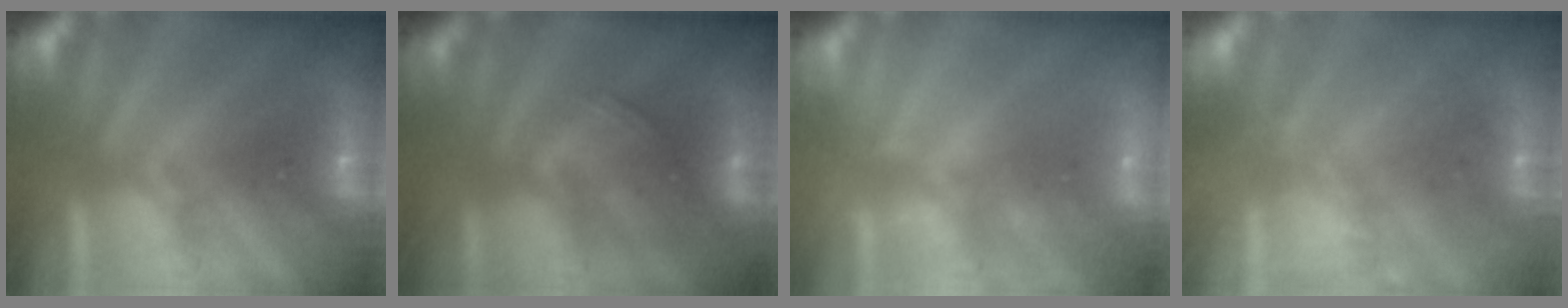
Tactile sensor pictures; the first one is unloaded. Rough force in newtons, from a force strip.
{"total": 1.8}
{"total": 2.2}
{"total": 2.4}